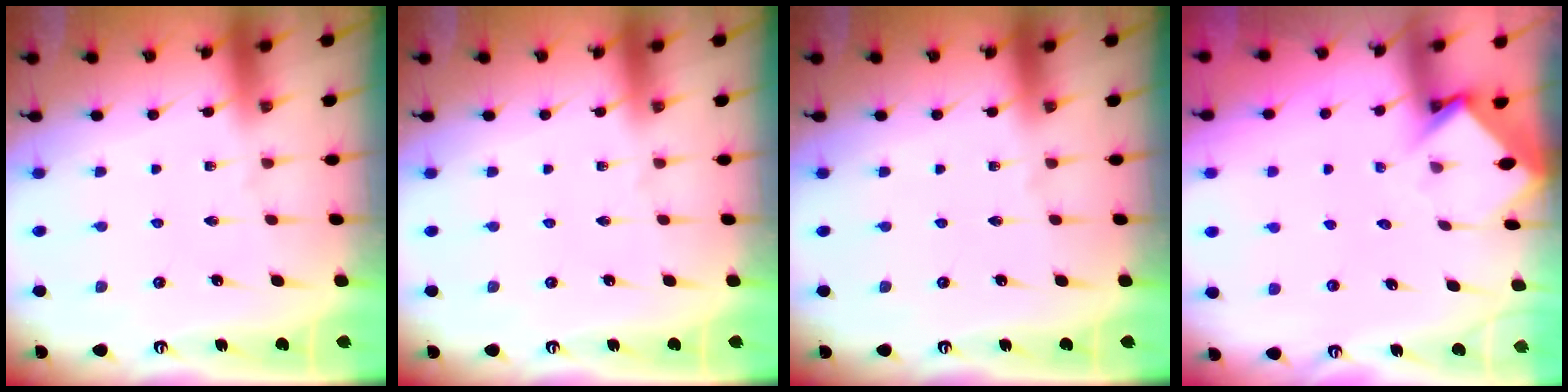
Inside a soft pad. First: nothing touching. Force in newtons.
{"total": 0.0}
{"total": 0.0}
{"total": 3.6, "press": 3.5, "slide": 0.3}